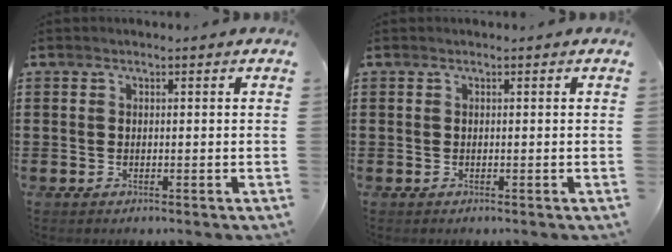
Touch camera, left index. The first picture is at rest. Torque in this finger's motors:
{"motor_torque": [-0.04, -0.03, 0.00, 0.00]}